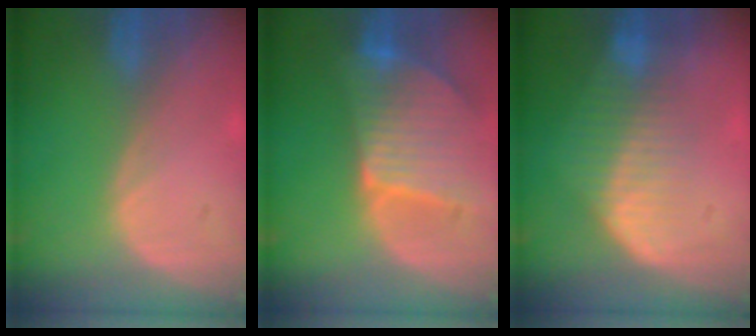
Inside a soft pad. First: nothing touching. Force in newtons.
{"total": 9.4, "press": 8.2, "slide": 4.6}
{"total": 7.1, "press": 6.5, "slide": 2.8}